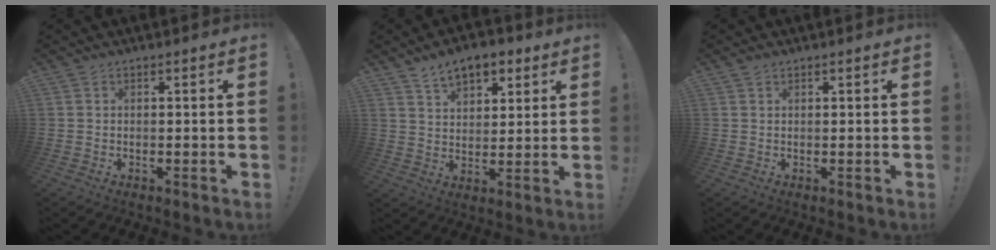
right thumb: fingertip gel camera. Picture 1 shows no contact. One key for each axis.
{"total": 9.4, "fx": 6.1, "fy": 5.5, "fz": 4.6, "tx": -0.068, "ty": -0.025, "tz": 0.114}
{"total": 0.7, "fx": 0.5, "fy": 0.4, "fz": 0.3, "tx": -0.006, "ty": 0.001, "tz": 0.009}